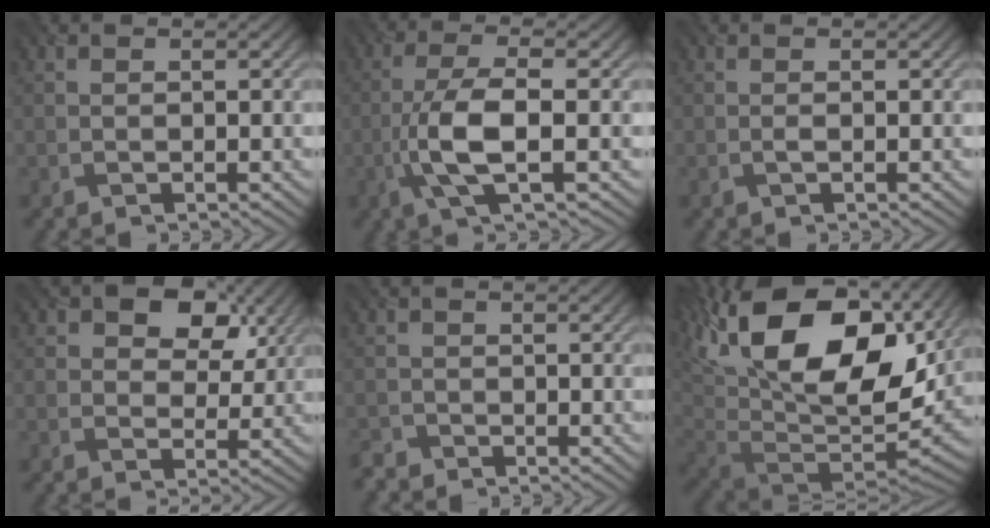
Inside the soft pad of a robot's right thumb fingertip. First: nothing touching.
{"total": 7.1, "force": [-1.6, 2.0, 6.6], "torque": [-0.139, 0.007, -0.039]}
{"total": 0.7, "force": [-0.1, 0.0, 0.7], "torque": [-0.017, 0.001, -0.003]}
{"total": 8.7, "force": [4.1, 5.5, 5.4], "torque": [-0.078, 0.004, 0.059]}
{"total": 1.7, "force": [-1.4, 1.0, 0.0], "torque": [0.000, -0.002, -0.037]}
{"total": 20.4, "force": [8.8, 11.3, 14.6], "torque": [-0.311, 0.029, 0.155]}